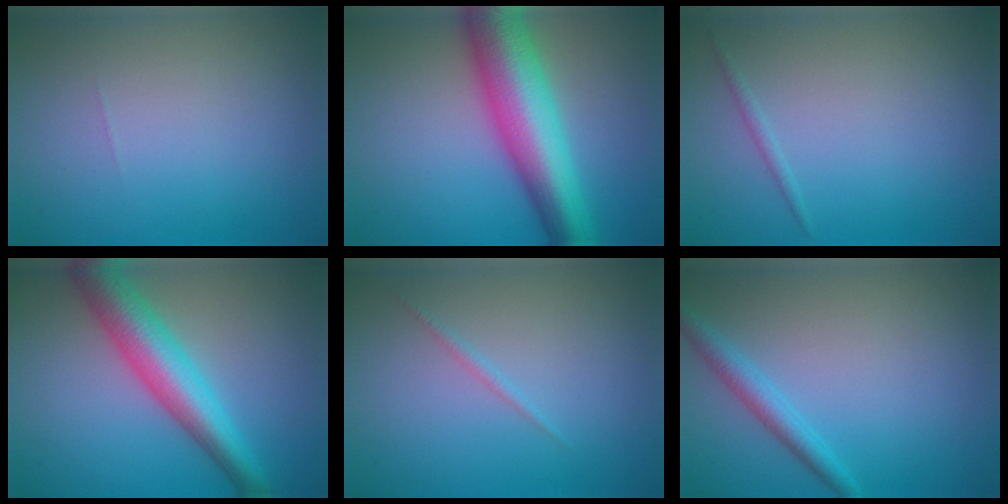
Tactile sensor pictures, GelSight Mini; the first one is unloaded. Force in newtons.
{"total": 10.7, "press": 10.7, "slide": 0.2}
{"total": 0.7, "press": 0.7, "slide": 0.0}
{"total": 7.0, "press": 7.0, "slide": 0.3}
{"total": 0.6, "press": 0.6, "slide": 0.1}
{"total": 2.4, "press": 2.4, "slide": 0.1}